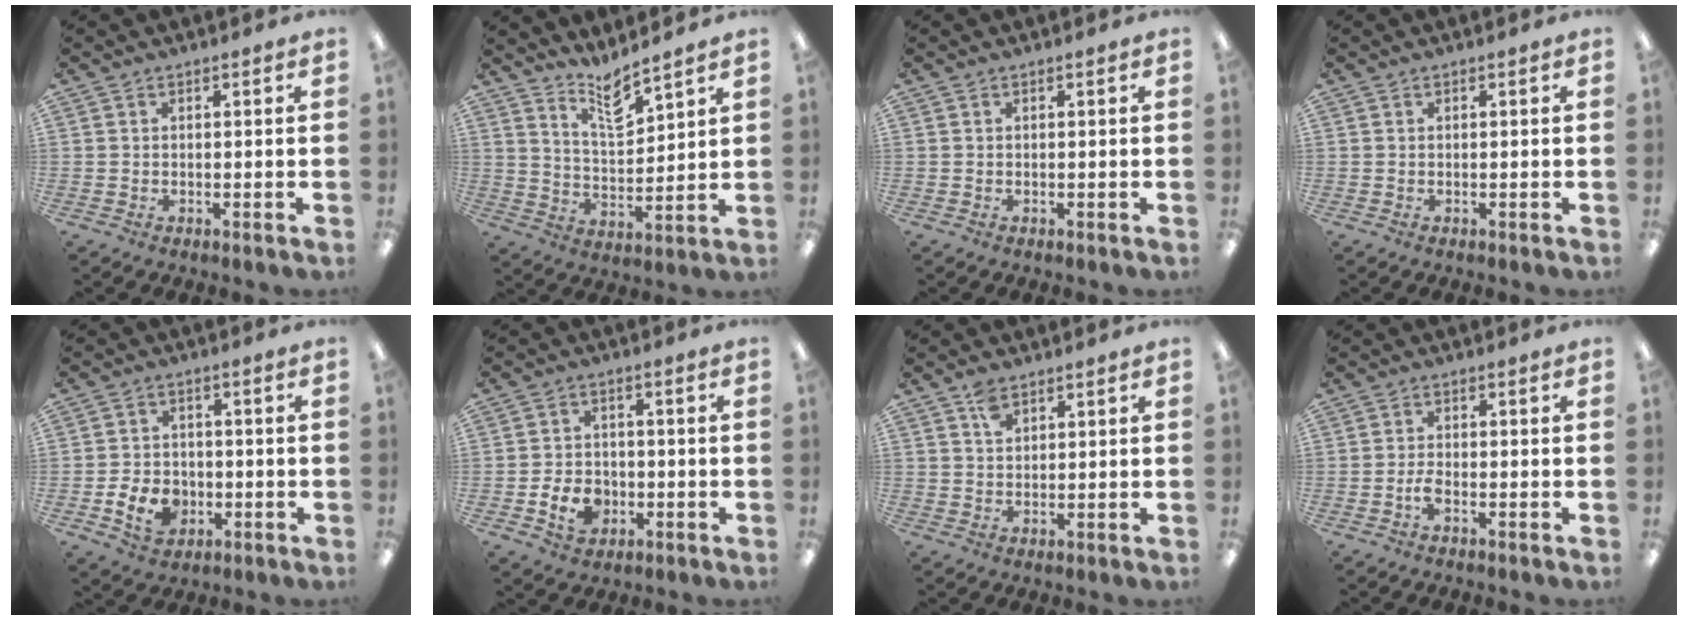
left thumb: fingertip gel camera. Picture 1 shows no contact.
{"total": 8.5, "force": [7.4, 1.8, 3.7], "torque": [-0.064, -0.052, 0.130]}
{"total": 0.0}
{"total": 0.0}
{"total": 7.5, "force": [-2.4, 5.7, 4.3], "torque": [-0.085, 0.010, -0.042]}
{"total": 6.8, "force": [-2.4, 5.1, 3.9], "torque": [-0.072, 0.009, -0.042]}
{"total": 3.2, "force": [2.2, 1.6, 1.6], "torque": [-0.022, -0.007, 0.037]}
{"total": 2.6, "force": [-1.1, 0.9, 2.1], "torque": [-0.037, 0.006, -0.020]}